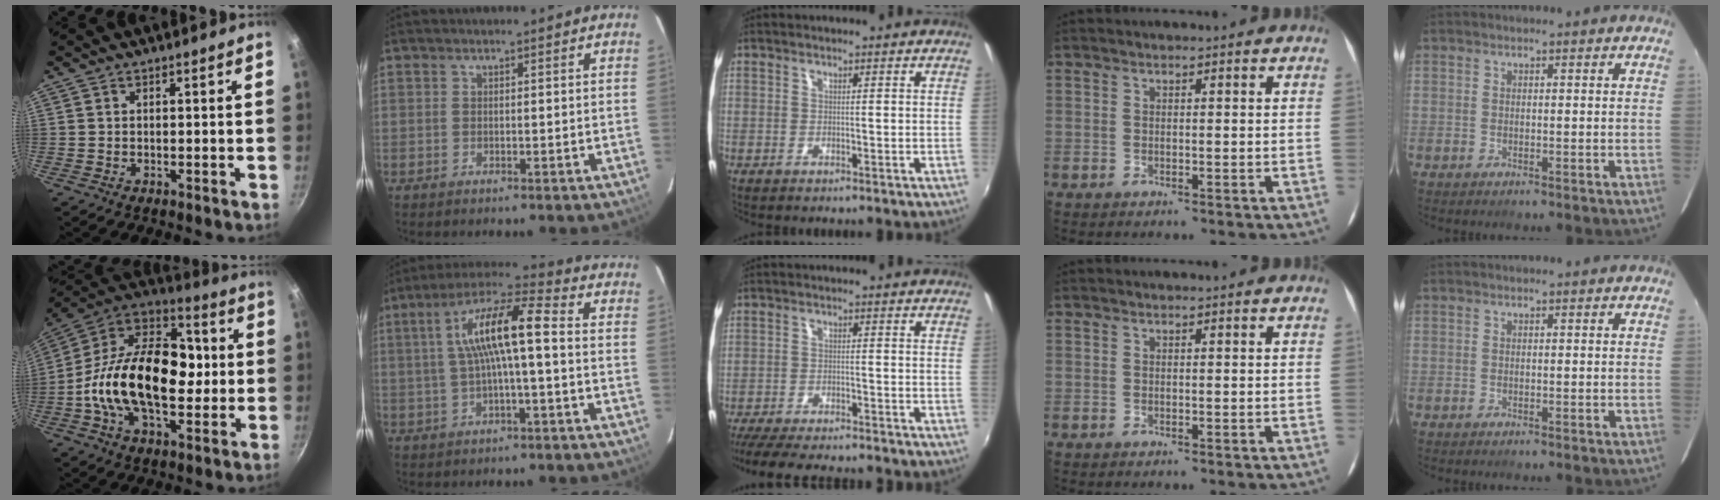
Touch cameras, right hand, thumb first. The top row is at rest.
{"thumb": {"total": 26.4, "force": [-1.9, 15.8, 21.0], "torque": [-0.339, 0.045, -0.049]}, "index": {"total": 12.1, "force": [0.4, 2.0, 11.9], "torque": [-0.219, 0.026, 0.005]}, "middle": {"total": 13.2, "force": [-11.8, 1.7, 5.7], "torque": [-0.125, -0.026, -0.183]}}